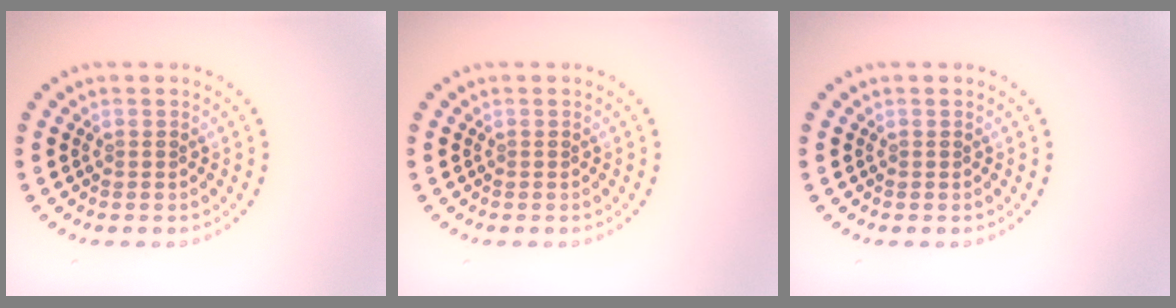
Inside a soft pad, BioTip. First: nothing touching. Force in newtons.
{"total": 0.0}
{"total": 0.0}